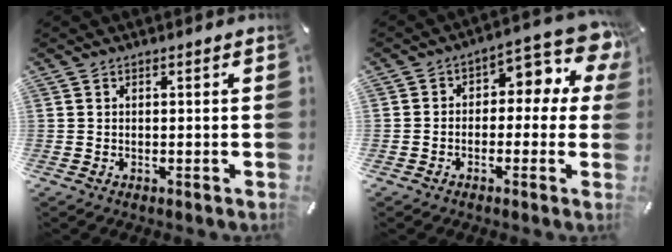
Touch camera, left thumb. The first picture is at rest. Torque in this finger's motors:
{"motor_torque": [0.90, 1.04, -0.04, 0.03, -0.03]}